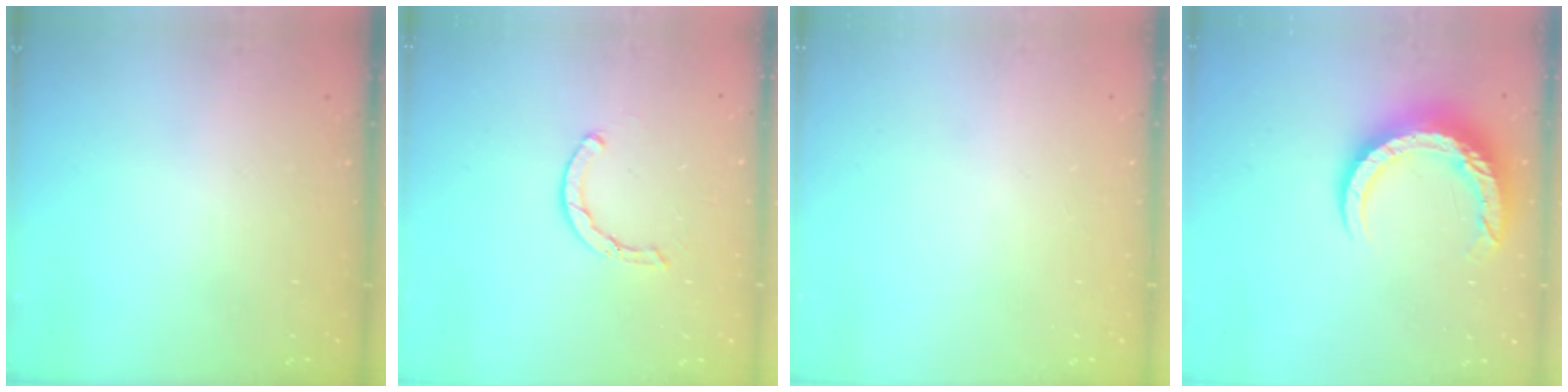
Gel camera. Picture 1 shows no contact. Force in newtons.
{"total": 1.6, "press": 1.6, "slide": 0.1}
{"total": 0.0}
{"total": 12.0, "press": 11.9, "slide": 1.2}